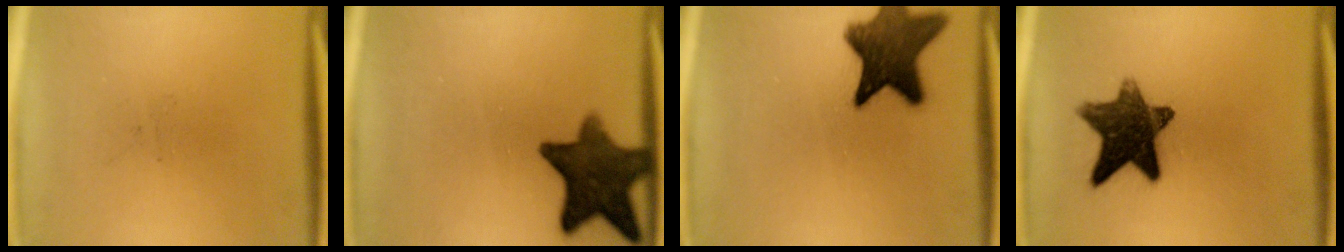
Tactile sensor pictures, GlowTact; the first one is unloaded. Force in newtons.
{"total": 12.1}
{"total": 12.2}
{"total": 12.3}